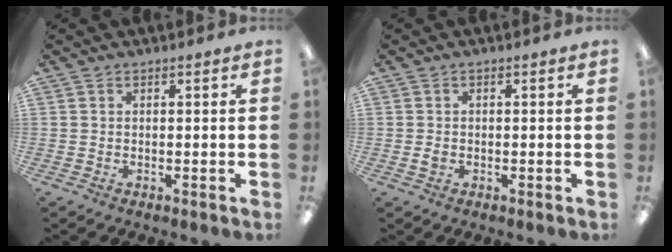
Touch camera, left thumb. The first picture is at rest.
{"total": 1.4, "force": [-0.3, 1.0, 0.9], "torque": [-0.017, 0.002, -0.006]}